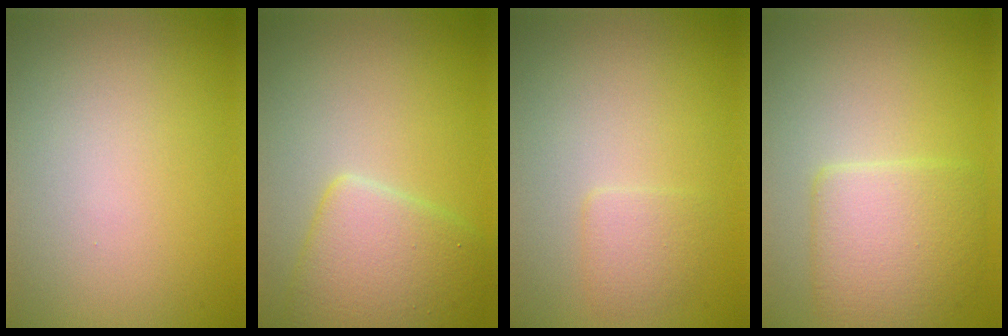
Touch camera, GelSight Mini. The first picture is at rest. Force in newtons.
{"total": 5.1, "press": 5.1, "slide": 0.3}
{"total": 1.4, "press": 1.4, "slide": 0.1}
{"total": 4.6, "press": 4.6, "slide": 0.4}